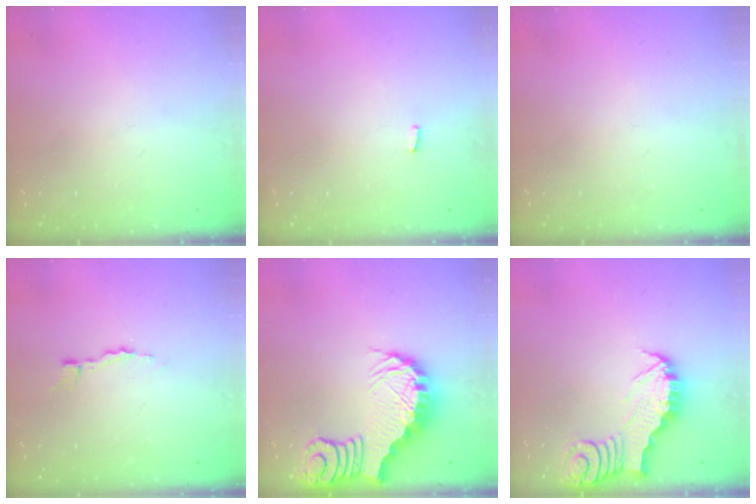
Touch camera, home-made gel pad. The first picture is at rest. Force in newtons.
{"total": 2.6, "press": 2.6, "slide": 0.1}
{"total": 0.0}
{"total": 3.0, "press": 3.0, "slide": 0.3}
{"total": 3.0, "press": 2.9, "slide": 0.7}
{"total": 3.2, "press": 3.1, "slide": 0.4}